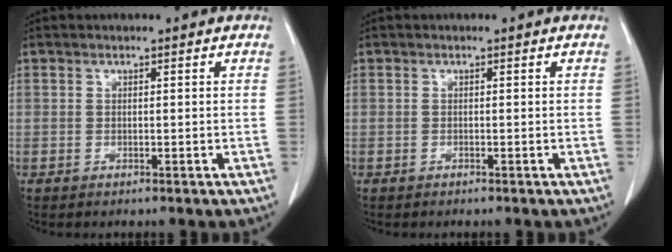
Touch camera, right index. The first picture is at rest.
{"total": 0.0}